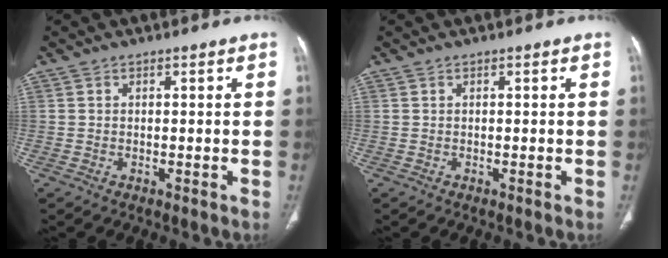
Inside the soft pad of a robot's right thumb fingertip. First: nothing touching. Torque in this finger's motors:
{"motor_torque": [0.06, 0.07, -0.01, -0.01, 0.00]}